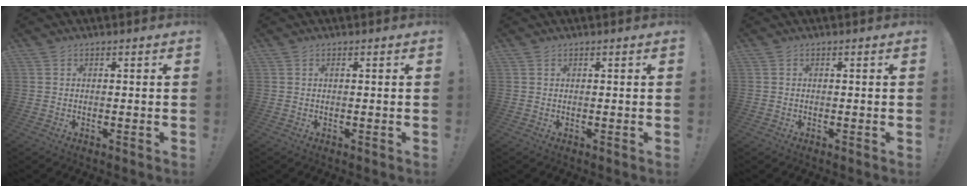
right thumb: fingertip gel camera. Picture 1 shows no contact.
{"total": 0.6, "force": [-0.1, -0.2, 0.6], "torque": [-0.017, 0.004, -0.002]}
{"total": 0.0}
{"total": 0.5, "force": [-0.3, 0.4, -0.1], "torque": [0.002, 0.001, -0.005]}